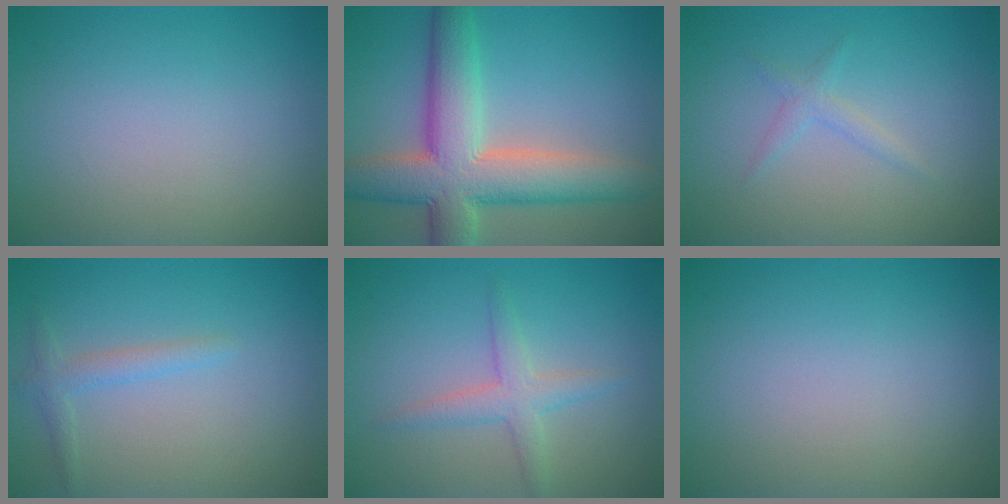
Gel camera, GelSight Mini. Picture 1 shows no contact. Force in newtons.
{"total": 9.3, "press": 9.3, "slide": 0.7}
{"total": 1.2, "press": 1.2, "slide": 0.0}
{"total": 1.3, "press": 1.3, "slide": 0.1}
{"total": 2.5, "press": 2.5, "slide": 0.1}
{"total": 0.0}